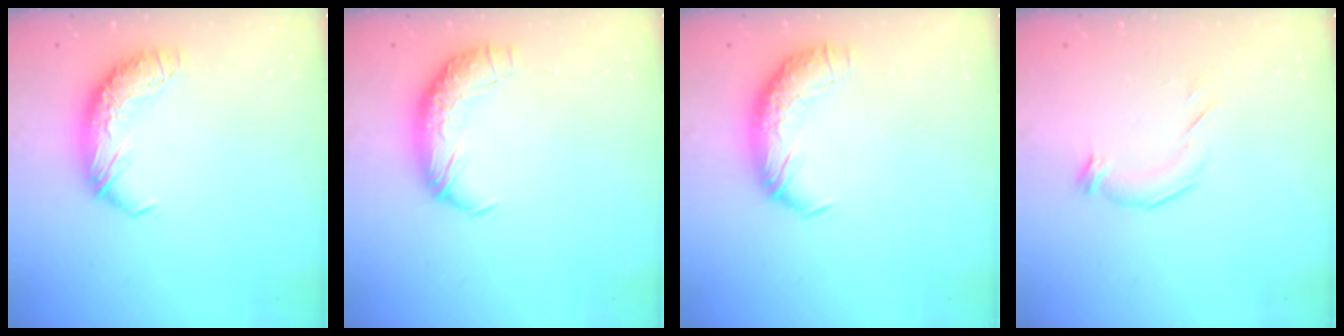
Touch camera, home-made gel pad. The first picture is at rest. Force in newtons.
{"total": 2.4, "press": 1.1, "slide": 2.2}
{"total": 2.4, "press": 1.1, "slide": 2.2}
{"total": 4.0, "press": 3.8, "slide": 1.2}